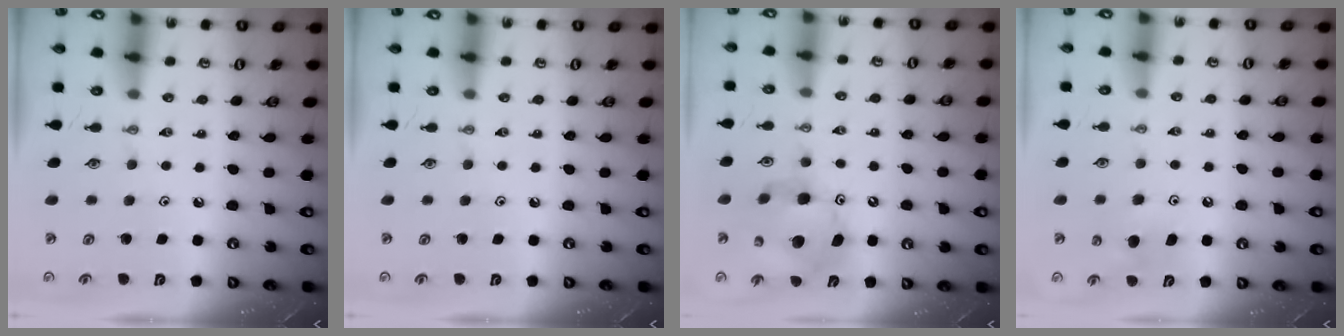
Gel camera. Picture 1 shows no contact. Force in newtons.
{"total": 0.0}
{"total": 12.9, "press": 12.9, "slide": 1.0}
{"total": 6.5, "press": 6.5, "slide": 0.4}